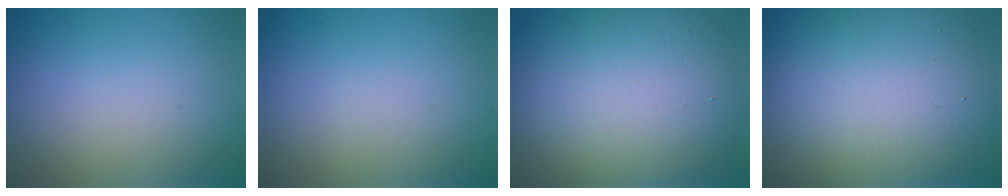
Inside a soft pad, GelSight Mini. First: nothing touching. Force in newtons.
{"total": 0.0}
{"total": 11.8, "press": 11.8, "slide": 0.7}
{"total": 14.1, "press": 14.1, "slide": 0.8}